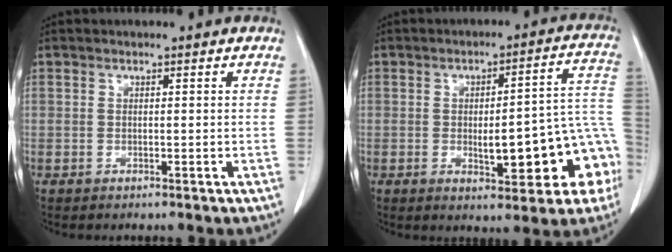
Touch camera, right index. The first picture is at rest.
{"total": 15.3, "force": [-3.9, 4.1, 14.2], "torque": [-0.124, 0.043, -0.035]}